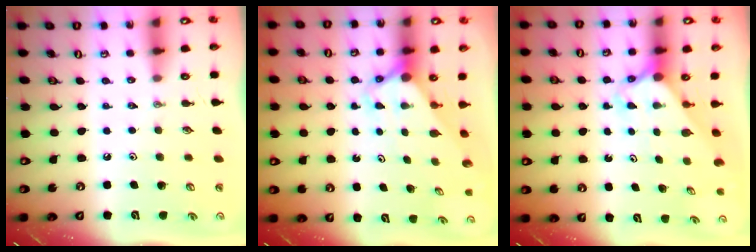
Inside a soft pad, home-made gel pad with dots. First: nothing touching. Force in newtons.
{"total": 3.1, "press": 3.1, "slide": 0.3}
{"total": 2.7, "press": 2.7, "slide": 0.0}